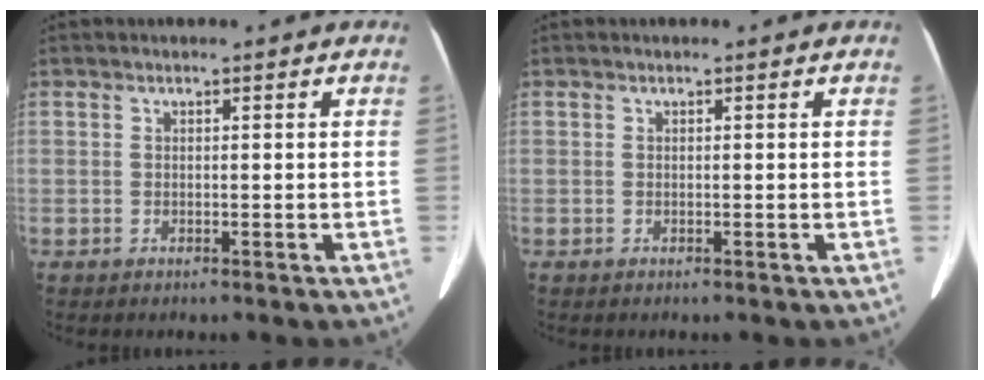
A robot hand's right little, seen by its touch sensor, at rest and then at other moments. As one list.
[{"total": 0.0}]